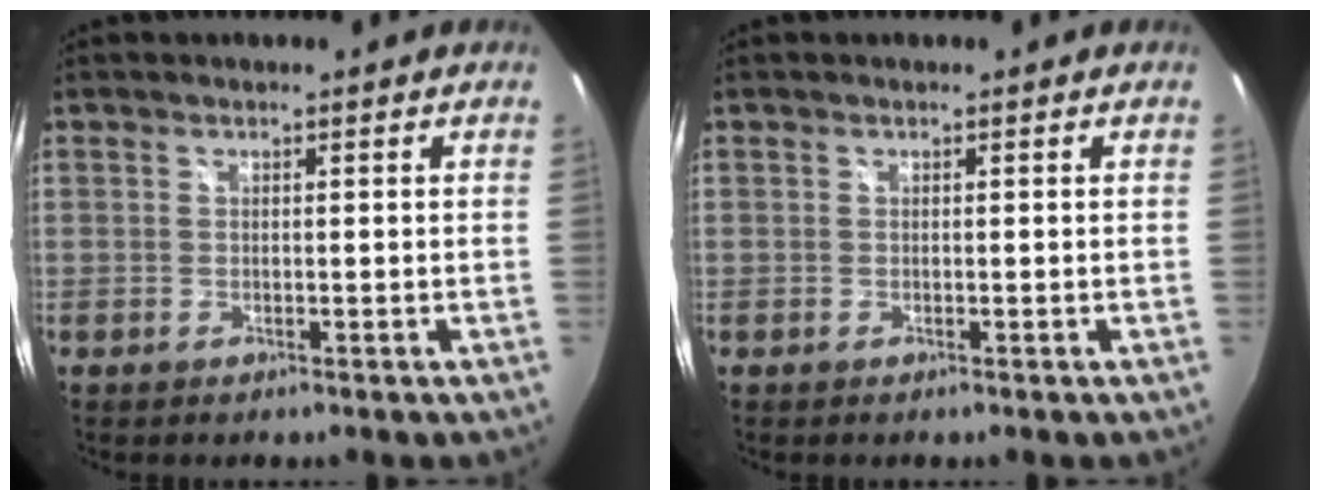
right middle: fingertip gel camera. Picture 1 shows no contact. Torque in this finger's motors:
{"motor_torque": [0.00, 0.00, 0.00, 0.01]}